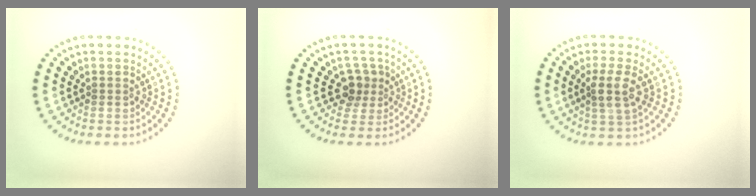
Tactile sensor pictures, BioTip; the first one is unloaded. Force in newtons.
{"total": 2.4, "press": 1.8, "slide": 1.5}
{"total": 2.7, "press": 2.3, "slide": 1.3}